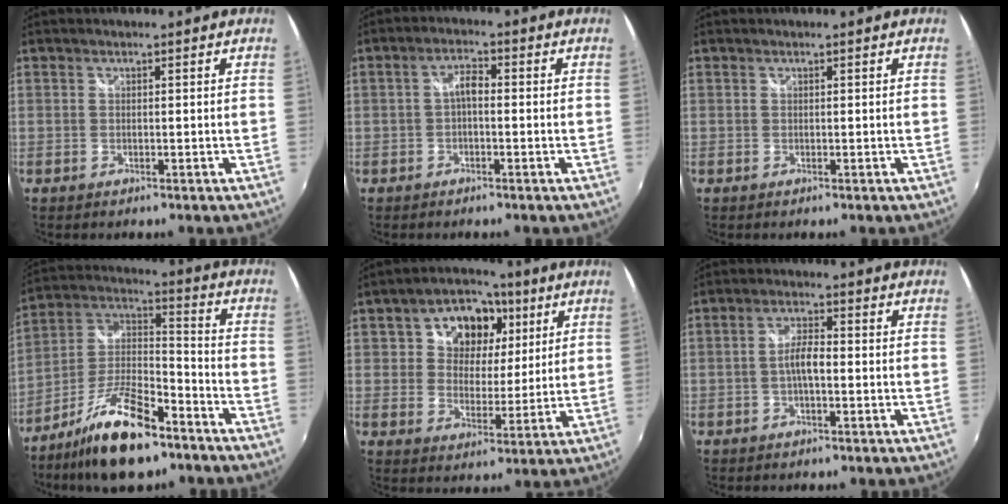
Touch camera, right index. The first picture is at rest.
{"total": 2.8, "force": [-0.7, 1.2, 2.5], "torque": [-0.048, 0.008, -0.014]}
{"total": 0.0}
{"total": 17.5, "force": [-11.1, 6.4, 12.0], "torque": [-0.238, 0.000, -0.195]}
{"total": 12.9, "force": [4.8, 9.5, 7.2], "torque": [-0.137, 0.021, 0.077]}
{"total": 3.9, "force": [-0.9, 1.1, 3.6], "torque": [-0.071, 0.008, -0.017]}